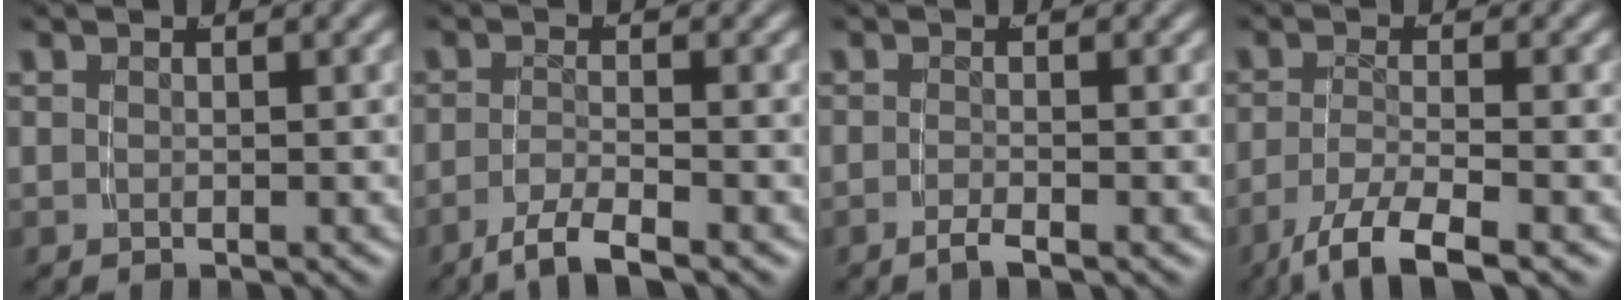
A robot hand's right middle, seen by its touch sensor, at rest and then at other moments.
{"total": 3.7, "force": [-2.9, 0.1, 2.2], "torque": [-0.042, -0.011, -0.044]}
{"total": 1.7, "force": [-1.5, -0.4, 0.8], "torque": [-0.019, -0.003, -0.026]}
{"total": 6.2, "force": [-4.4, 1.4, 4.2], "torque": [-0.074, -0.027, -0.055]}